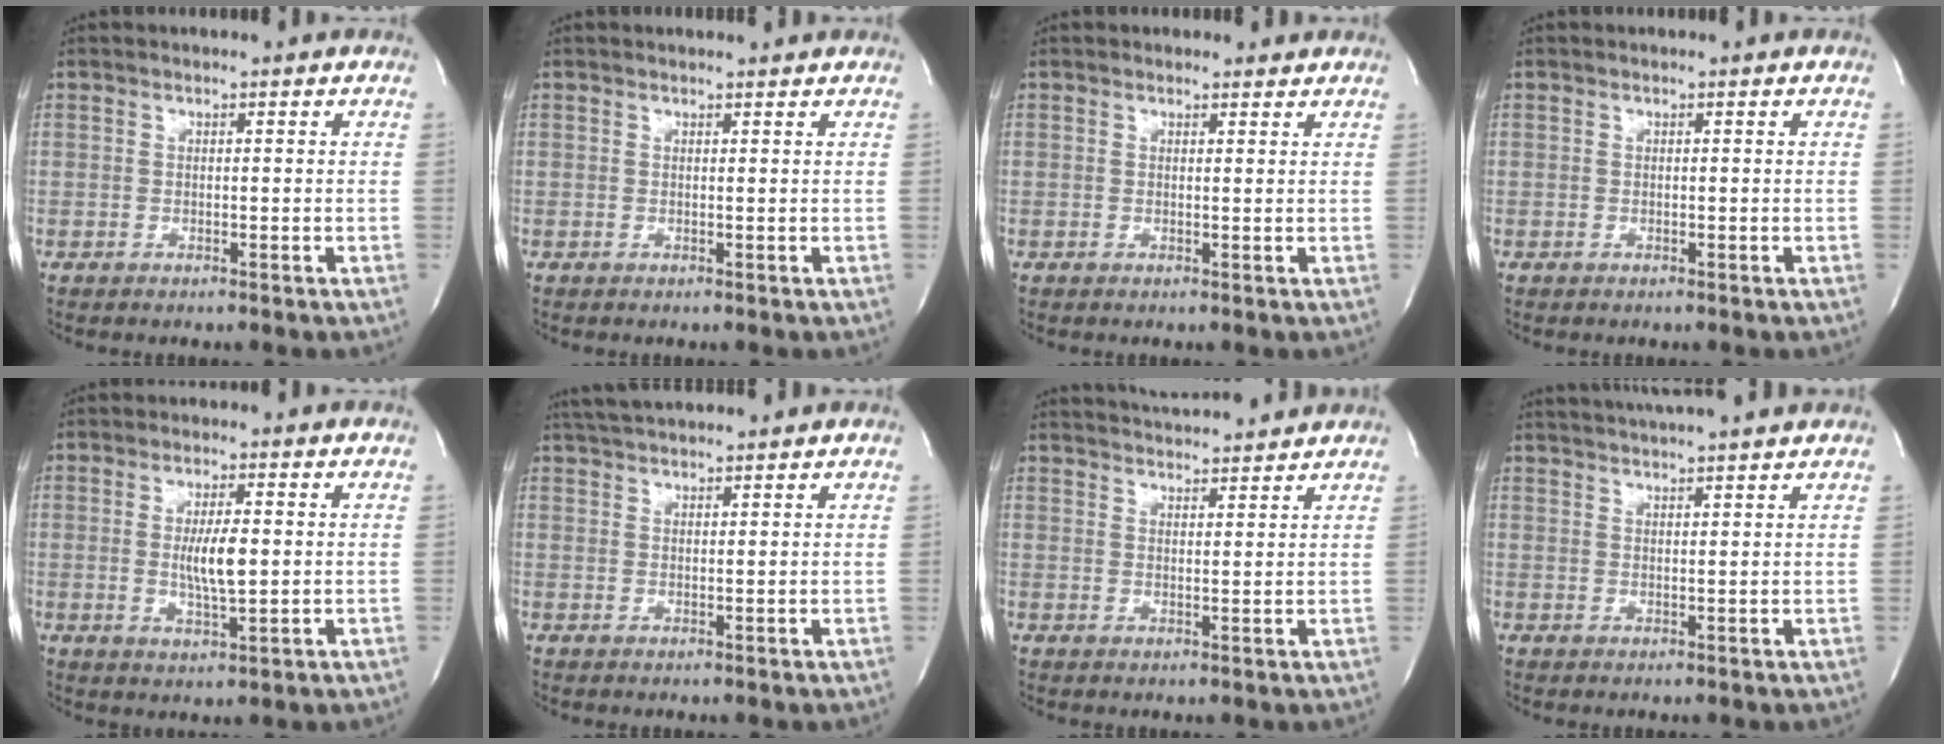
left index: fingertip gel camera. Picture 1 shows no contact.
{"total": 1.7, "force": [1.7, 0.1, 0.2], "torque": [-0.003, 0.007, 0.017]}
{"total": 1.4, "force": [1.2, 0.6, -0.3], "torque": [0.003, -0.002, 0.005]}
{"total": 0.0}
{"total": 5.2, "force": [-0.1, 0.9, 5.1], "torque": [-0.092, -0.009, -0.002]}
{"total": 6.8, "force": [6.4, 0.6, 2.5], "torque": [-0.046, 0.034, 0.102]}
{"total": 10.3, "force": [9.9, 0.9, 2.8], "torque": [-0.049, 0.015, 0.135]}
{"total": 11.1, "force": [10.2, 0.2, 4.3], "torque": [-0.075, 0.022, 0.140]}